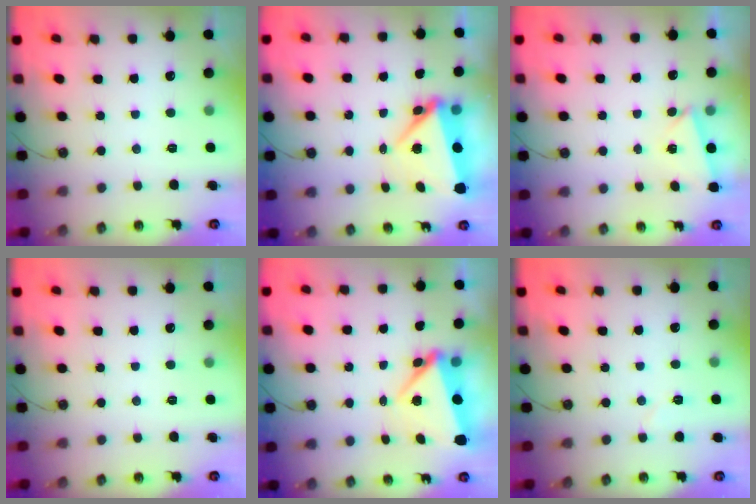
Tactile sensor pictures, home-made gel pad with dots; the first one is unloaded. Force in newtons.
{"total": 8.9, "press": 6.7, "slide": 5.8}
{"total": 2.6, "press": 1.9, "slide": 1.8}
{"total": 0.0}
{"total": 6.6, "press": 6.2, "slide": 2.1}
{"total": 4.9, "press": 4.5, "slide": 1.9}